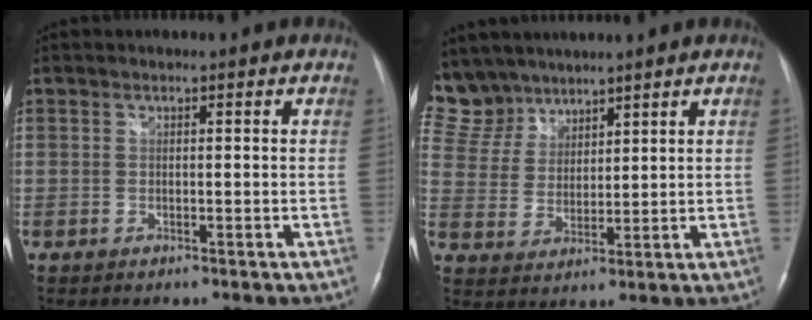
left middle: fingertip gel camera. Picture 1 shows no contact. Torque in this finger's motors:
{"motor_torque": [0.39, -0.39, 0.07, -0.04]}